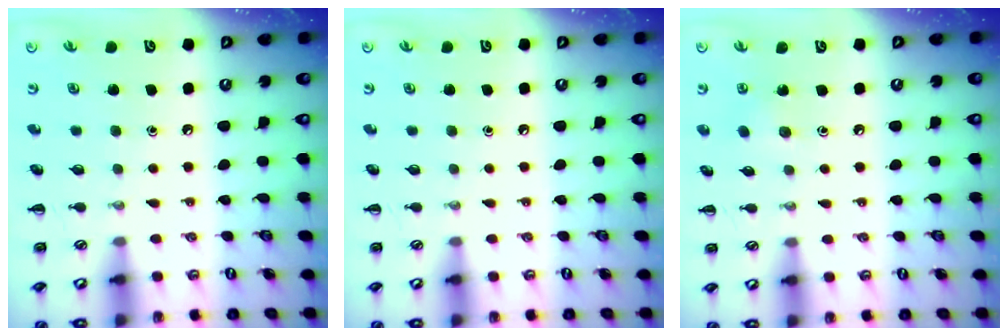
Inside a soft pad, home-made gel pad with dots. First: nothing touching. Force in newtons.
{"total": 0.0}
{"total": 4.4, "press": 4.2, "slide": 1.3}